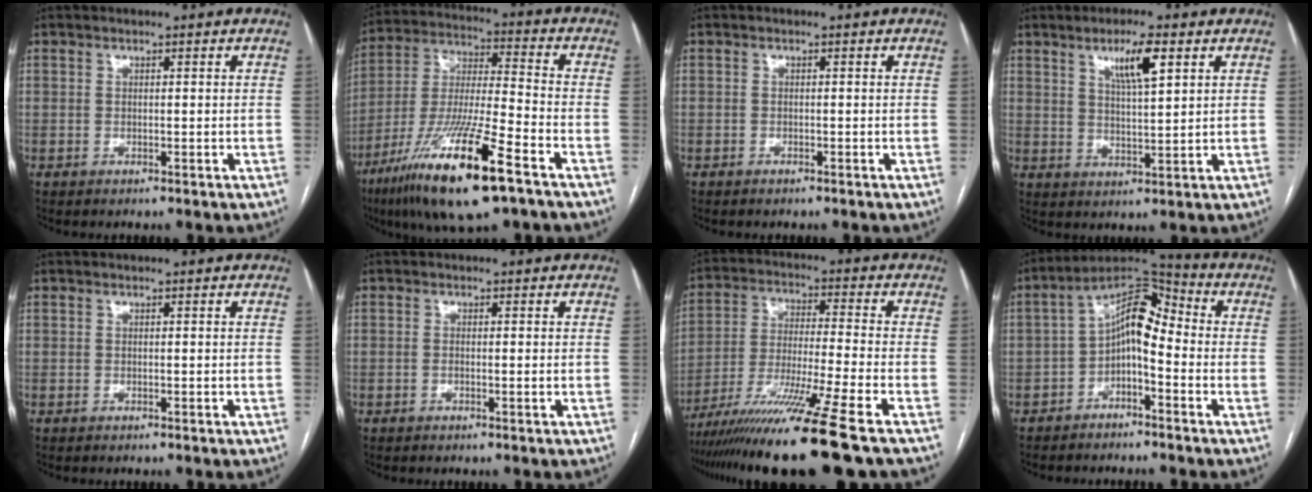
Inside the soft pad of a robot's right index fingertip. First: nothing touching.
{"total": 19.4, "force": [-10.9, 1.7, 16.0], "torque": [-0.320, -0.045, -0.199]}
{"total": 0.5, "force": [-0.5, 0.2, 0.1], "torque": [-0.007, -0.001, -0.007]}
{"total": 6.4, "force": [3.3, 0.7, 5.4], "torque": [-0.096, -0.001, 0.057]}
{"total": 0.0}
{"total": 1.0, "force": [-0.1, 0.1, 1.0], "torque": [-0.020, -0.001, -0.001]}
{"total": 16.4, "force": [-12.1, -2.6, 10.7], "torque": [-0.199, -0.048, -0.211]}
{"total": 9.1, "force": [-1.2, 3.9, 8.2], "torque": [-0.139, 0.044, -0.023]}